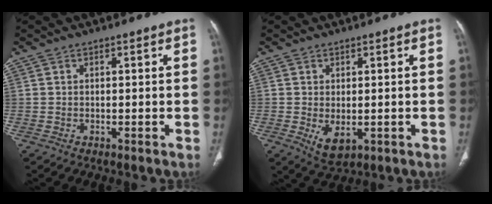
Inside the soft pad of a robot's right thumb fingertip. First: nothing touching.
{"total": 4.4, "force": [-0.9, 2.5, 3.5], "torque": [-0.056, -0.009, 0.001]}